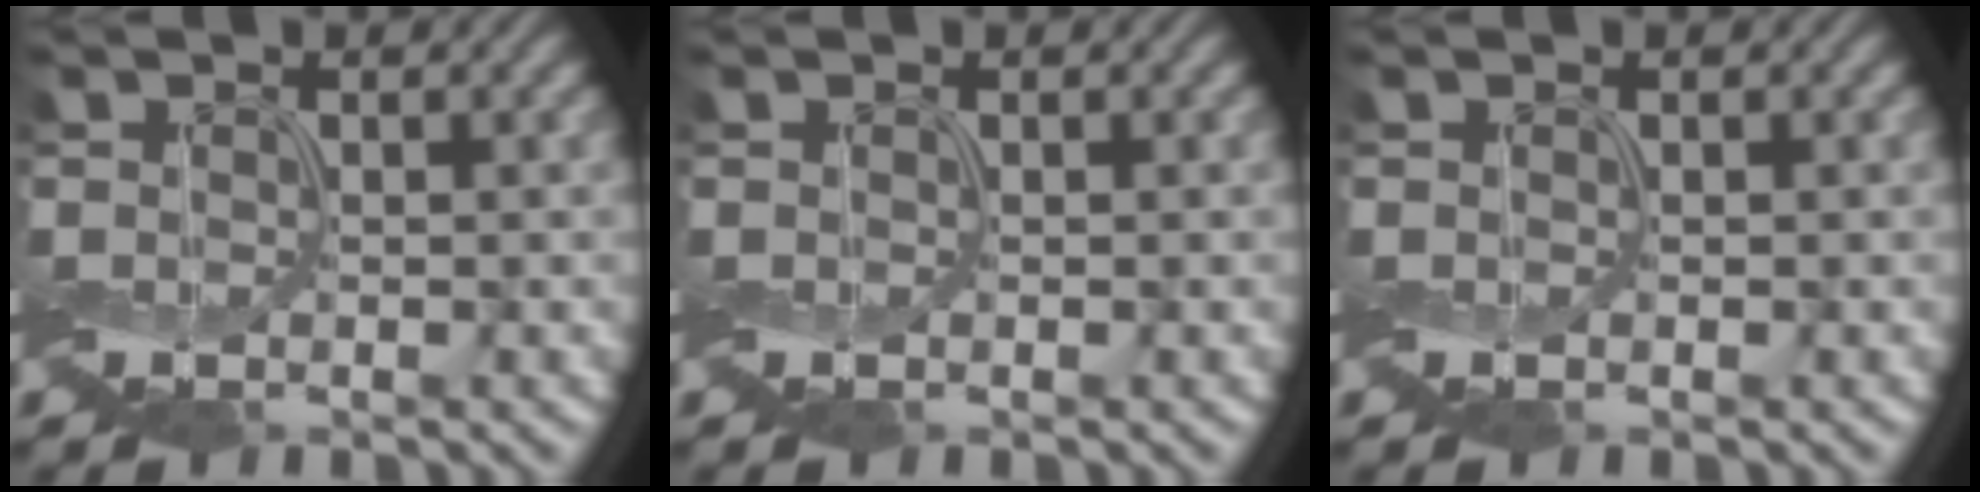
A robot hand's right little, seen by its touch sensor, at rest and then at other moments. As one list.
[{"total": 0.0}, {"total": 0.0}]